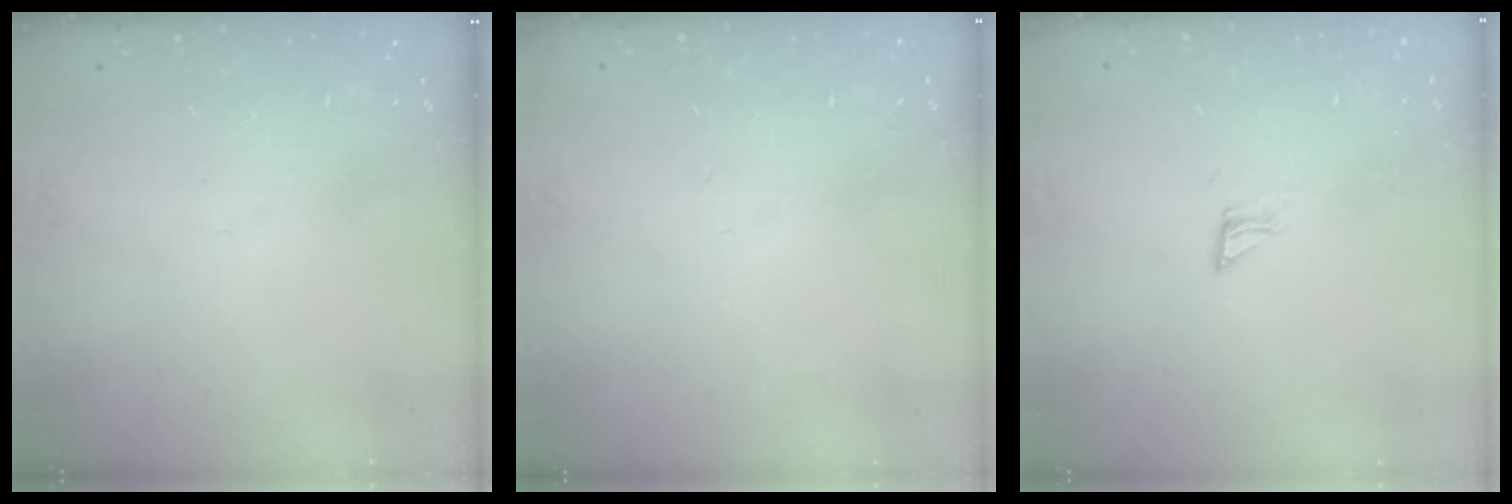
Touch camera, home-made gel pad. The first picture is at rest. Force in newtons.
{"total": 1.5, "press": 1.5, "slide": 0.1}
{"total": 4.6, "press": 4.5, "slide": 0.5}